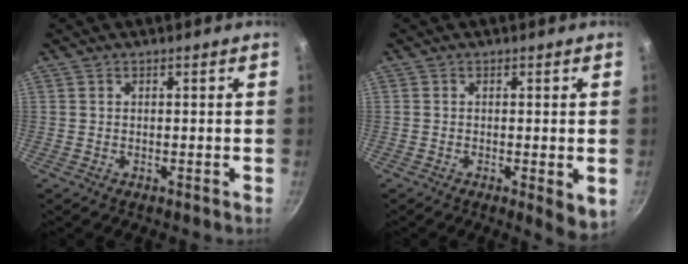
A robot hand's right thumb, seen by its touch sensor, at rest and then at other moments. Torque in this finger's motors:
{"motor_torque": [-0.01, 0.41, 0.00, -0.07, 0.00]}